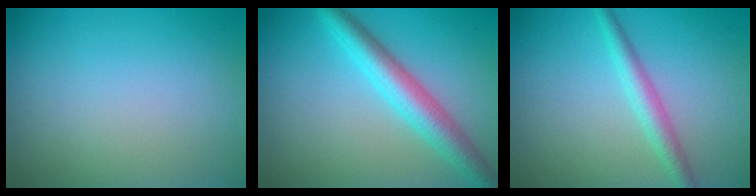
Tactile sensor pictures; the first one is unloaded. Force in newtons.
{"total": 4.7, "press": 4.7, "slide": 0.2}
{"total": 2.4, "press": 2.4, "slide": 0.1}